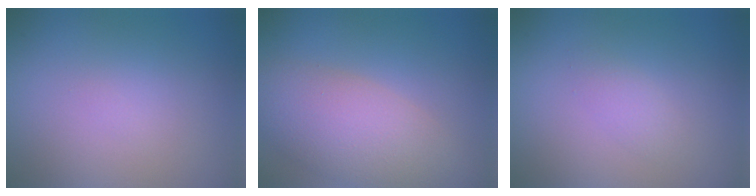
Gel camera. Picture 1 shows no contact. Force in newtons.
{"total": 6.2, "press": 6.2, "slide": 0.3}
{"total": 1.3, "press": 1.3, "slide": 0.0}